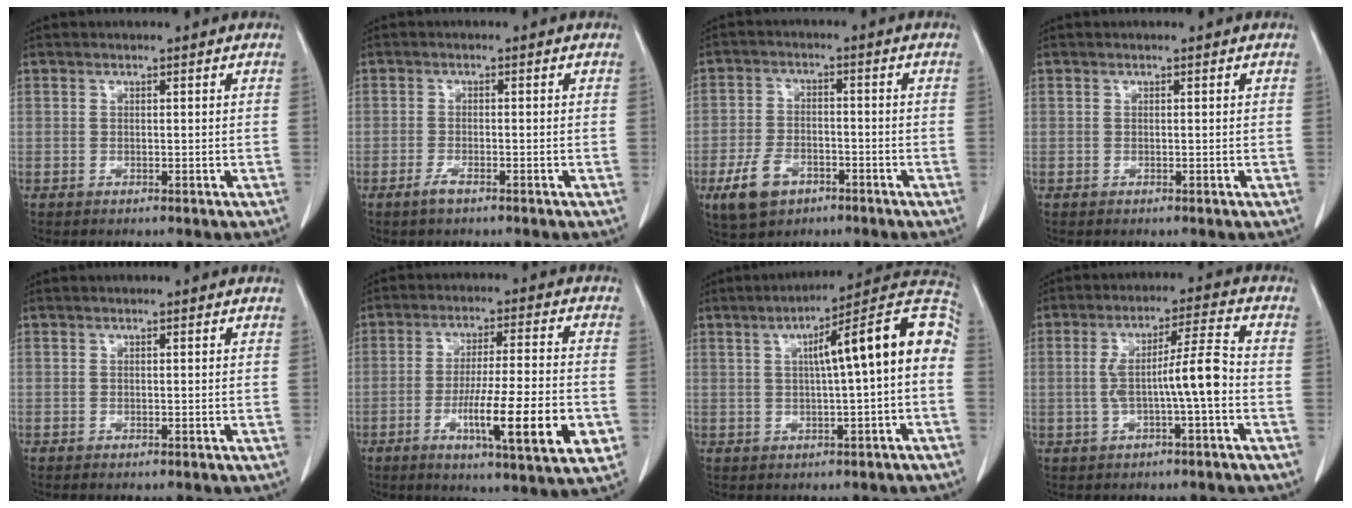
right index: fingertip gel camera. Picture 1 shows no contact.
{"total": 1.8, "force": [-1.3, 0.3, 1.2], "torque": [-0.028, -0.003, -0.024]}
{"total": 7.0, "force": [-3.8, 4.3, 4.1], "torque": [-0.087, -0.001, -0.061]}
{"total": 0.0}
{"total": 0.0}
{"total": 14.6, "force": [-4.5, 1.0, 13.8], "torque": [-0.215, -0.015, -0.070]}
{"total": 13.9, "force": [1.6, 0.9, 13.8], "torque": [-0.190, 0.042, 0.016]}
{"total": 8.0, "force": [-1.4, 0.1, 7.8], "torque": [-0.142, 0.021, -0.021]}